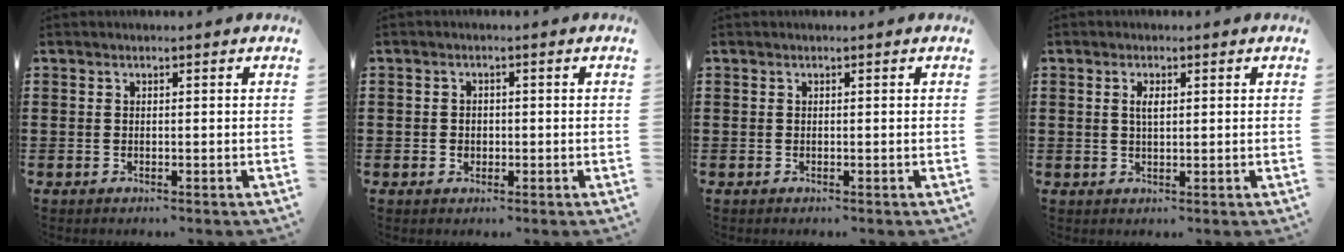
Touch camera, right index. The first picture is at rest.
{"total": 1.4, "force": [-0.2, 1.2, 0.6], "torque": [-0.016, 0.004, -0.005]}
{"total": 0.0}
{"total": 2.2, "force": [0.5, 0.8, 2.0], "torque": [-0.040, 0.005, 0.006]}